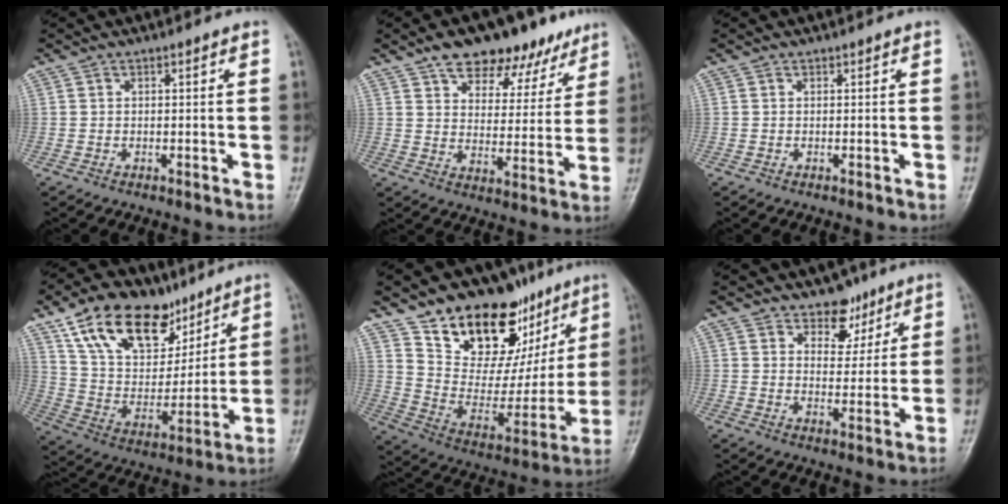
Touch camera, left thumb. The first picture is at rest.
{"total": 15.7, "force": [10.6, 7.9, 8.5], "torque": [-0.065, -0.037, 0.157]}
{"total": 0.0}
{"total": 21.7, "force": [13.1, 12.8, 11.7], "torque": [-0.157, -0.035, 0.240]}
{"total": 24.7, "force": [15.0, 14.2, 13.6], "torque": [-0.146, -0.052, 0.249]}
{"total": 6.4, "force": [4.3, 4.1, 2.2], "torque": [0.001, -0.026, 0.068]}